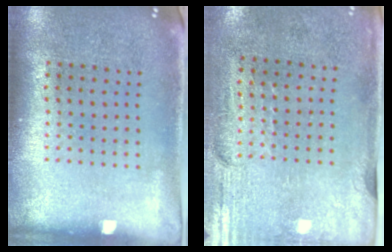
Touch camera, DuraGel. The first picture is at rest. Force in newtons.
{"total": 2.9, "press": 2.5, "slide": 1.5}